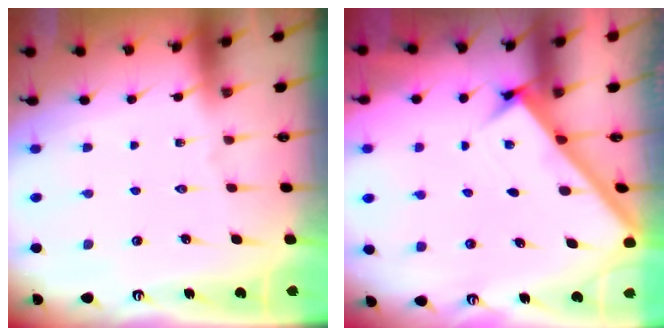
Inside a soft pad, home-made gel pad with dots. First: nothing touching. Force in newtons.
{"total": 2.9, "press": 2.8, "slide": 0.4}